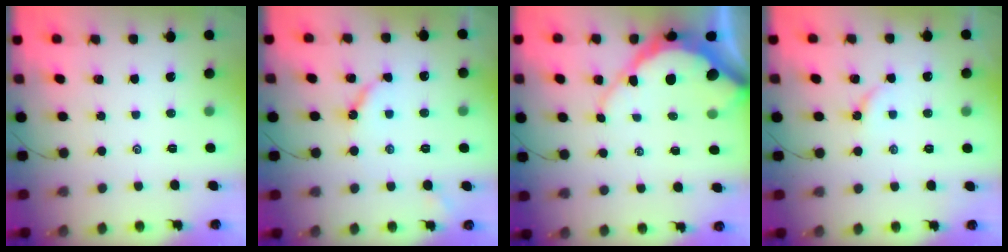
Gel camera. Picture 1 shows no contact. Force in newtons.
{"total": 6.8, "press": 6.7, "slide": 0.6}
{"total": 10.8, "press": 10.7, "slide": 1.0}
{"total": 3.4, "press": 3.4, "slide": 0.3}